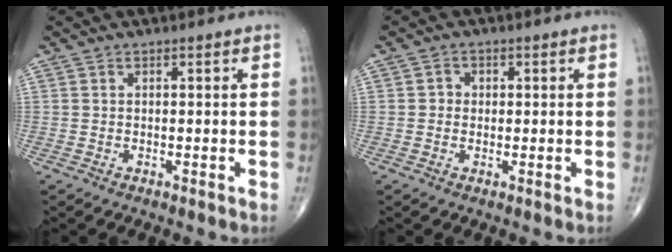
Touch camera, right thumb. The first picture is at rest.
{"total": 1.9, "force": [0.1, 1.8, 0.7], "torque": [0.001, 0.004, -0.002]}